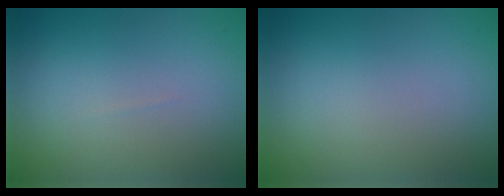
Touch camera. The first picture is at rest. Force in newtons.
{"total": 0.0}